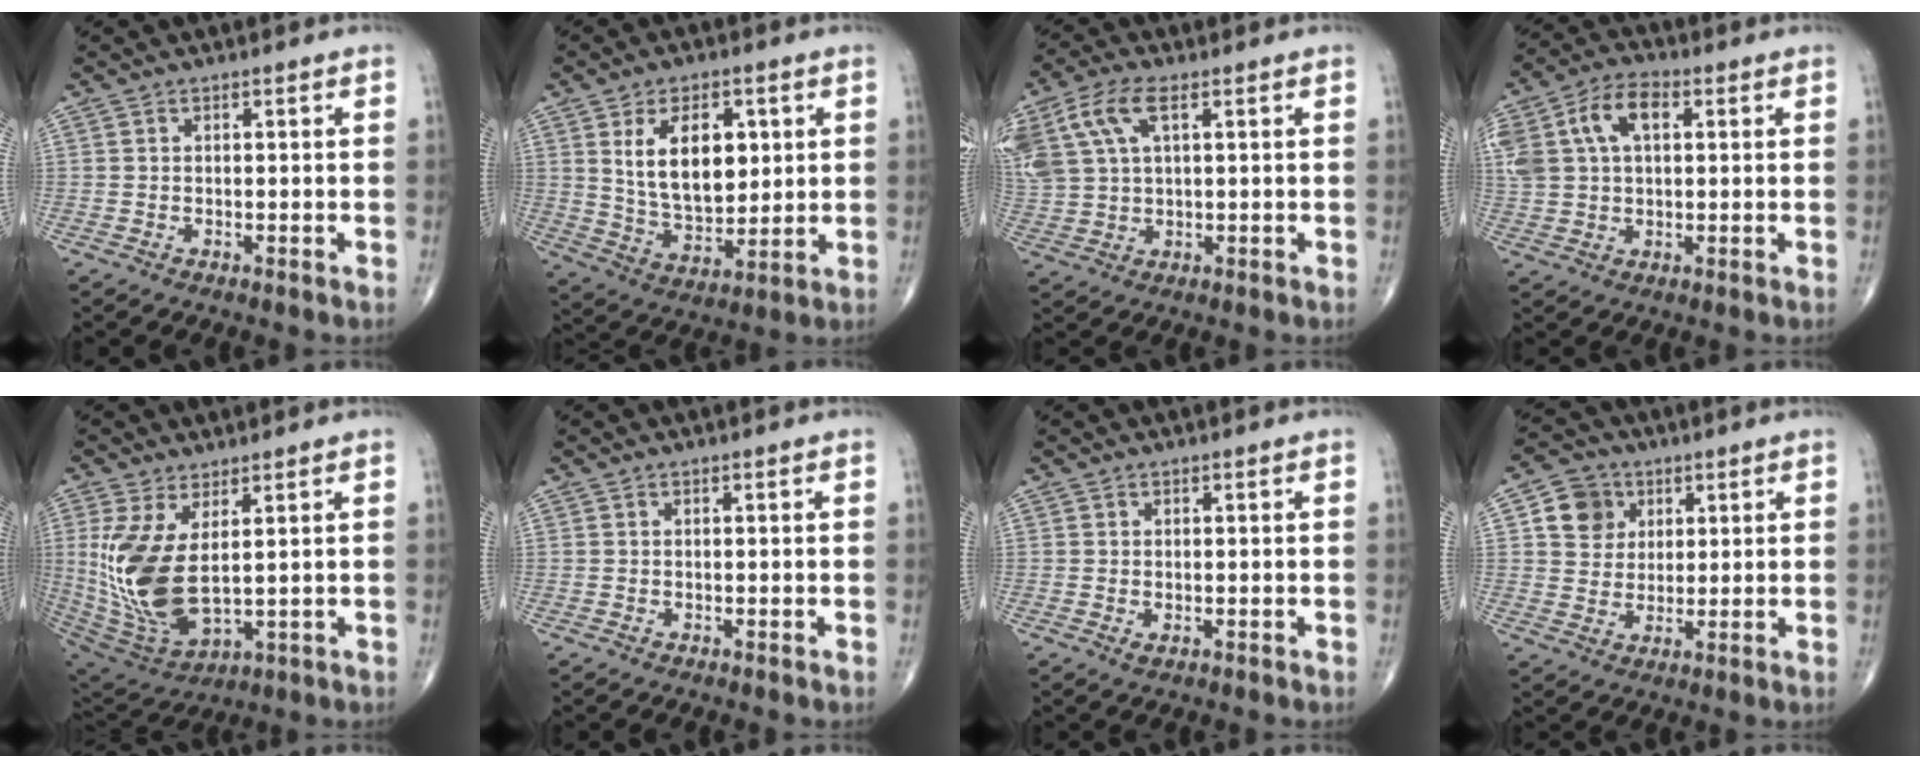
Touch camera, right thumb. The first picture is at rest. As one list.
[{"total": 13.6, "force": [3.6, 7.8, 10.6], "torque": [-0.151, -0.022, 0.074]}, {"total": 12.8, "force": [5.1, 6.5, 9.8], "torque": [-0.239, 0.011, 0.101]}, {"total": 14.8, "force": [4.2, 9.4, 10.5], "torque": [-0.235, 0.023, 0.076]}, {"total": 15.1, "force": [2.2, 6.9, 13.2], "torque": [-0.286, -0.029, 0.065]}, {"total": 0.0}, {"total": 1.0, "force": [-0.2, 0.6, 0.8], "torque": [-0.015, -0.003, -0.002]}, {"total": 7.5, "force": [2.6, 6.6, 2.5], "torque": [-0.014, -0.006, 0.045]}]